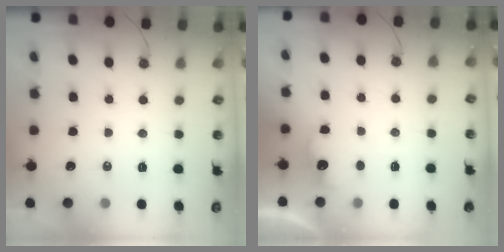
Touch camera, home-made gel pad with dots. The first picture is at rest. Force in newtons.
{"total": 5.3, "press": 5.2, "slide": 0.8}